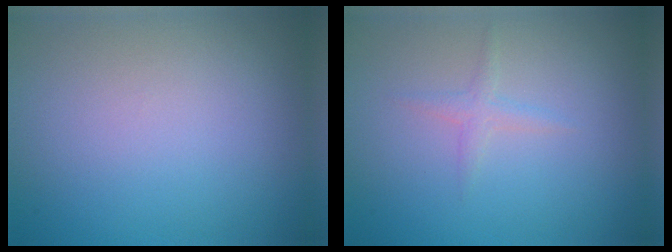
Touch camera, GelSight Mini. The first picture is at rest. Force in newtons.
{"total": 1.1, "press": 1.1, "slide": 0.0}